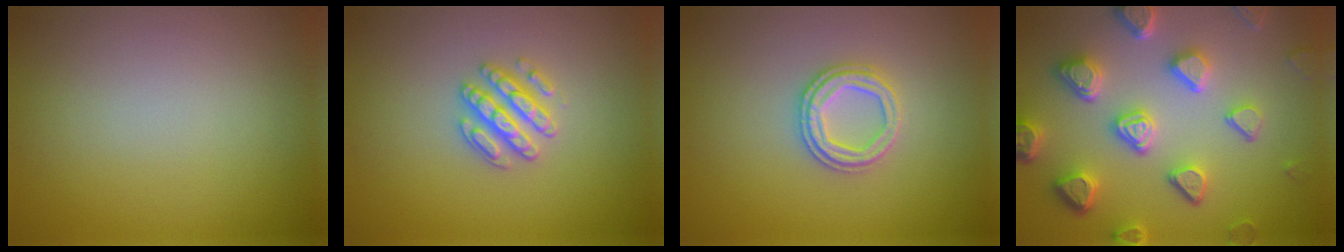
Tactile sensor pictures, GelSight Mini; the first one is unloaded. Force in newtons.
{"total": 2.8, "press": 2.7, "slide": 0.8}
{"total": 2.8, "press": 2.6, "slide": 1.0}
{"total": 6.9, "press": 5.4, "slide": 4.2}